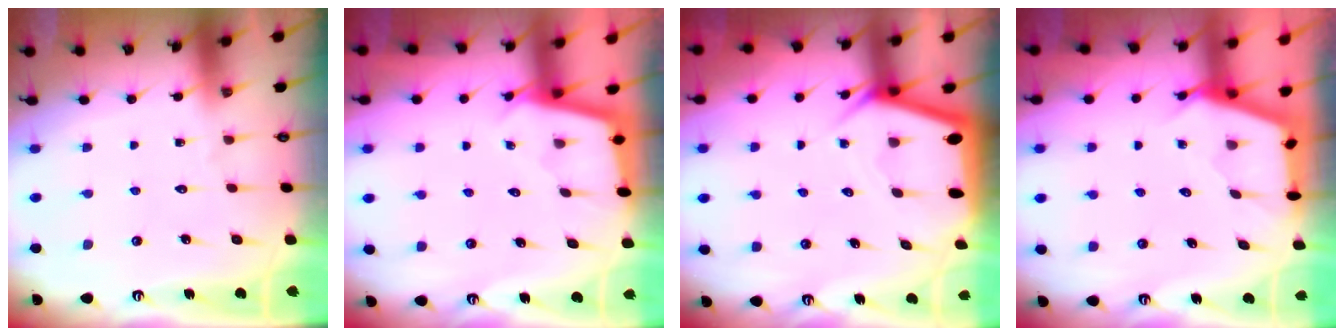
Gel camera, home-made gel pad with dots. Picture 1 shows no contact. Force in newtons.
{"total": 2.2, "press": 2.2, "slide": 0.1}
{"total": 3.2, "press": 3.2, "slide": 0.1}
{"total": 2.7, "press": 2.7, "slide": 0.4}